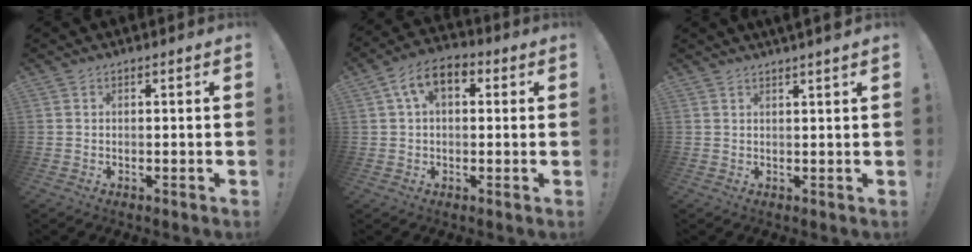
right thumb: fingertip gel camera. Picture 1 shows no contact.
{"total": 9.0, "force": [3.0, 5.3, 6.7], "torque": [-0.118, 0.012, 0.058]}
{"total": 2.3, "force": [1.9, -0.4, 1.1], "torque": [-0.016, -0.010, 0.031]}